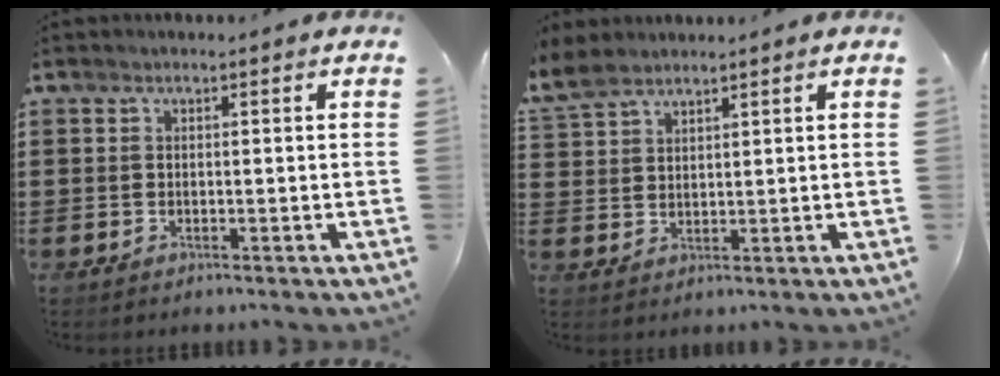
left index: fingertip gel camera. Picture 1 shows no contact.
{"total": 4.4, "force": [3.7, 1.9, 1.5], "torque": [-0.043, -0.001, 0.070]}